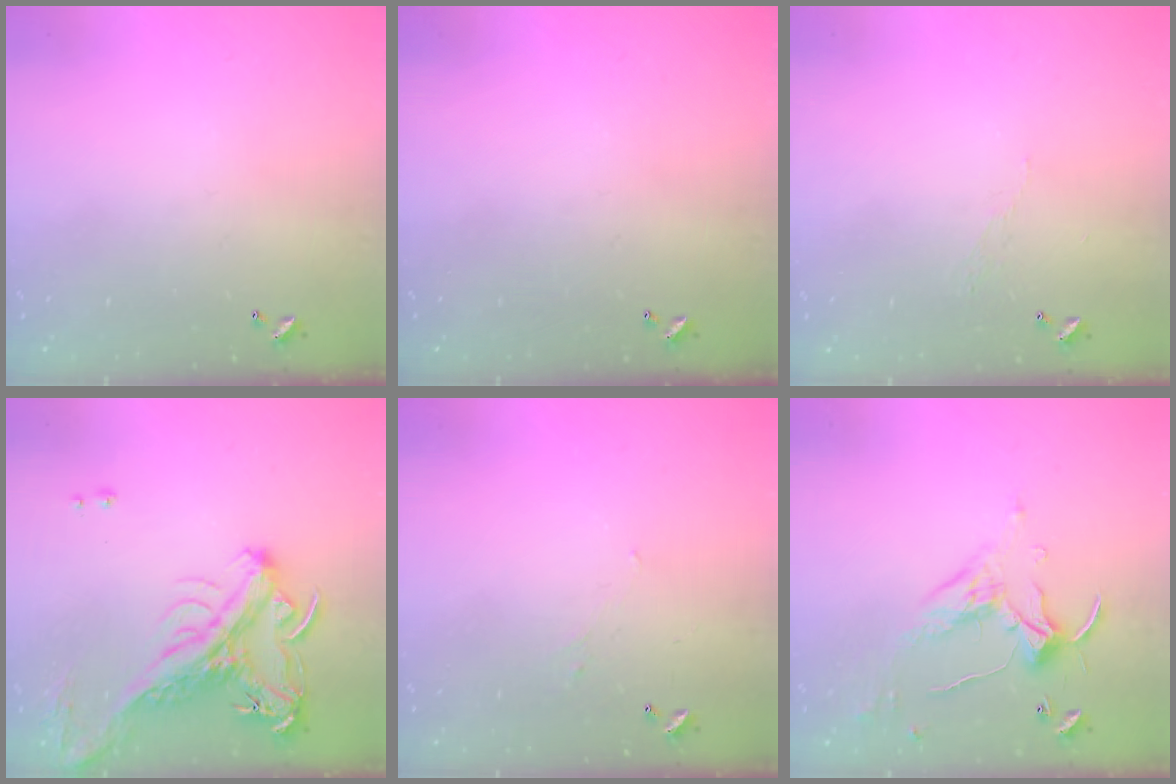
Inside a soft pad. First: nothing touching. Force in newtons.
{"total": 0.0}
{"total": 2.0, "press": 2.0, "slide": 0.5}
{"total": 5.4, "press": 5.1, "slide": 1.6}
{"total": 0.7, "press": 0.2, "slide": 0.7}
{"total": 1.5, "press": 1.3, "slide": 0.8}